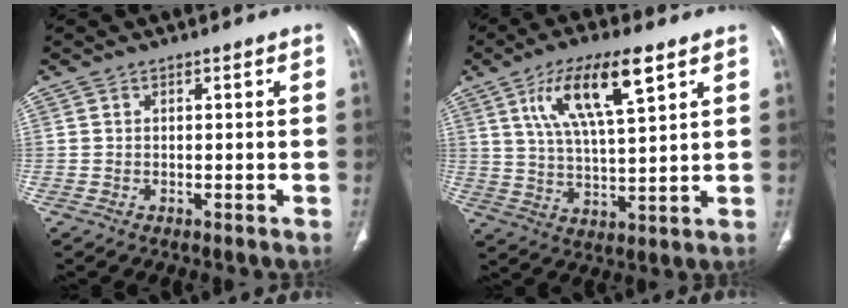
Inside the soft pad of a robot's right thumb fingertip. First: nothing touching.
{"total": 13.8, "force": [6.6, 3.9, 11.5], "torque": [-0.203, -0.017, 0.125]}